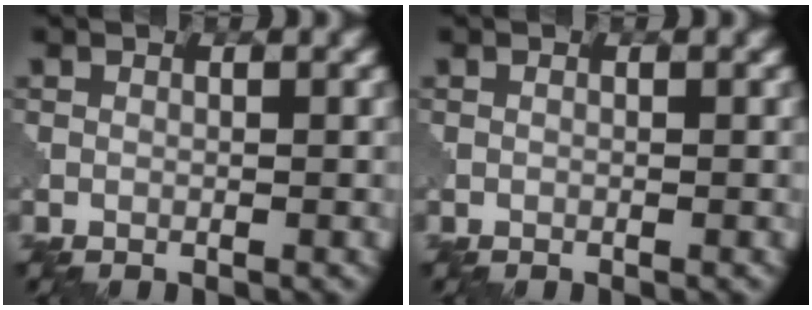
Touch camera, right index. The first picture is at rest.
{"total": 0.0}